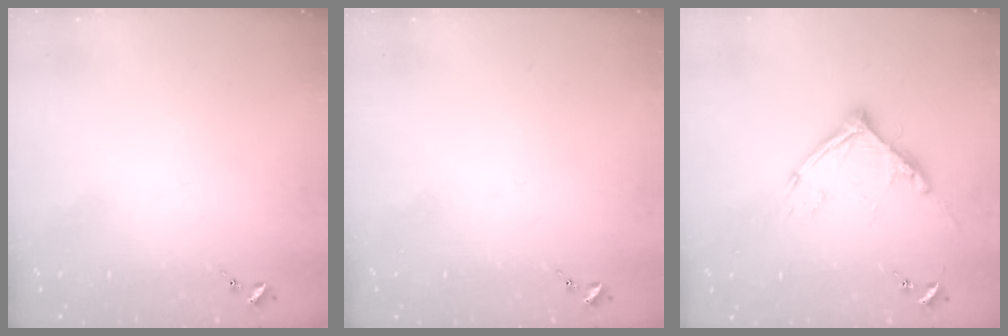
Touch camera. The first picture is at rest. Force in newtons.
{"total": 0.0}
{"total": 10.7, "press": 10.6, "slide": 1.1}